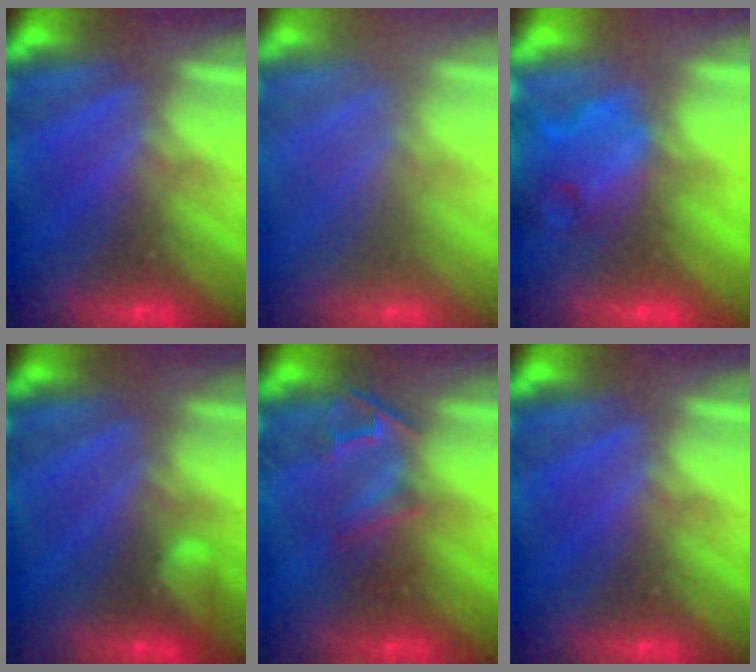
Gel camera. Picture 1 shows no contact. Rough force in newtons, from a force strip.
{"total": 2.8}
{"total": 10.7}
{"total": 2.1}
{"total": 2.4}
{"total": 0.0}